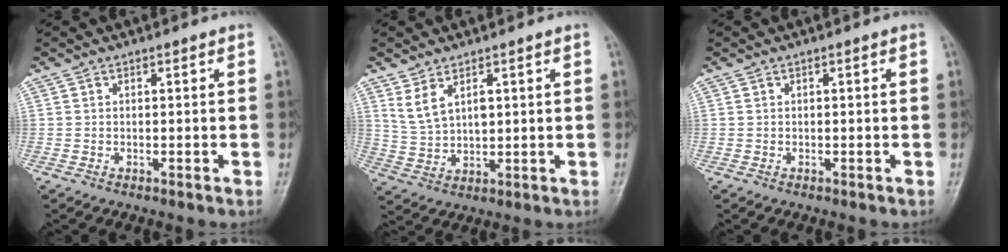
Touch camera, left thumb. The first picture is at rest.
{"total": 5.6, "force": [2.7, 3.0, 3.9], "torque": [-0.072, -0.010, 0.064]}
{"total": 0.0}